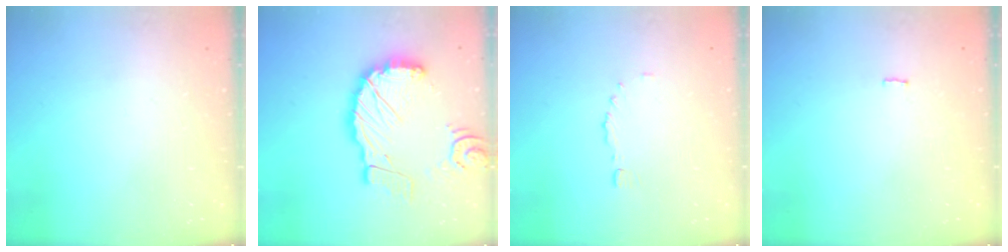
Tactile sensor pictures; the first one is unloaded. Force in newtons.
{"total": 18.1, "press": 17.9, "slide": 2.5}
{"total": 1.7, "press": 1.5, "slide": 0.7}
{"total": 2.0, "press": 2.0, "slide": 0.3}